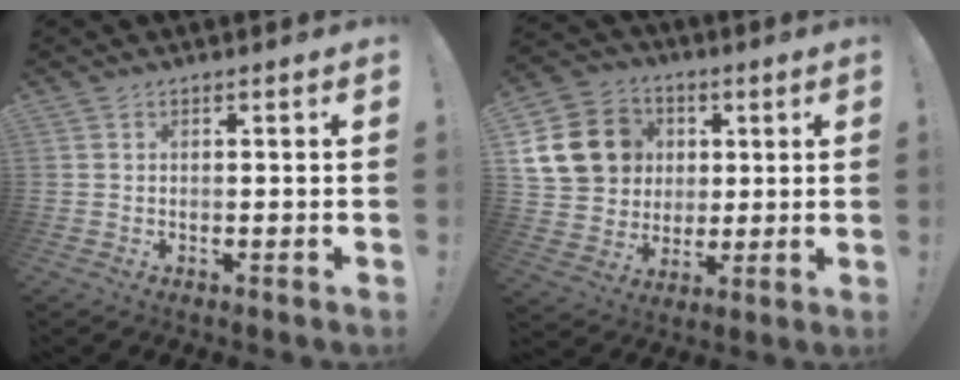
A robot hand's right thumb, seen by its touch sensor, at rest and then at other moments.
{"total": 16.9, "force": [3.9, 14.7, 7.3], "torque": [-0.107, 0.004, 0.101]}